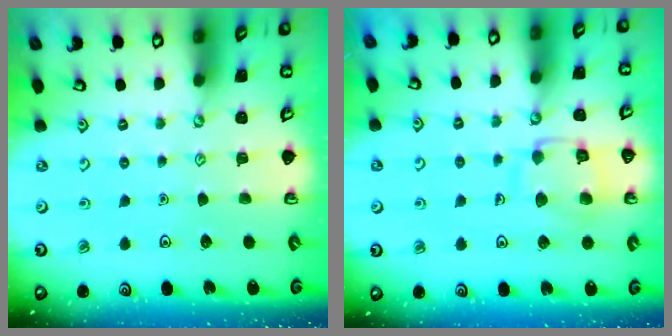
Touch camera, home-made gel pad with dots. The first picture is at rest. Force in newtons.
{"total": 11.6, "press": 11.5, "slide": 0.8}